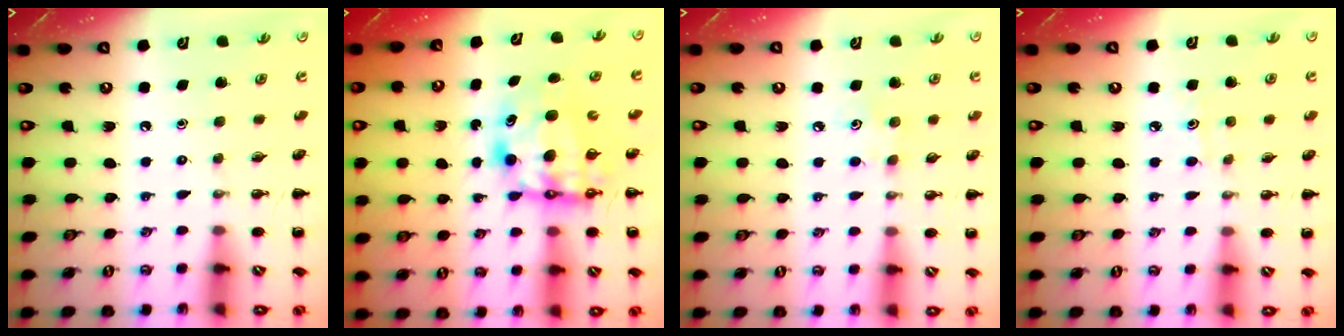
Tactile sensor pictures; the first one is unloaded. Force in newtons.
{"total": 7.4, "press": 7.2, "slide": 1.8}
{"total": 4.0, "press": 3.9, "slide": 0.9}
{"total": 3.4, "press": 3.1, "slide": 1.4}